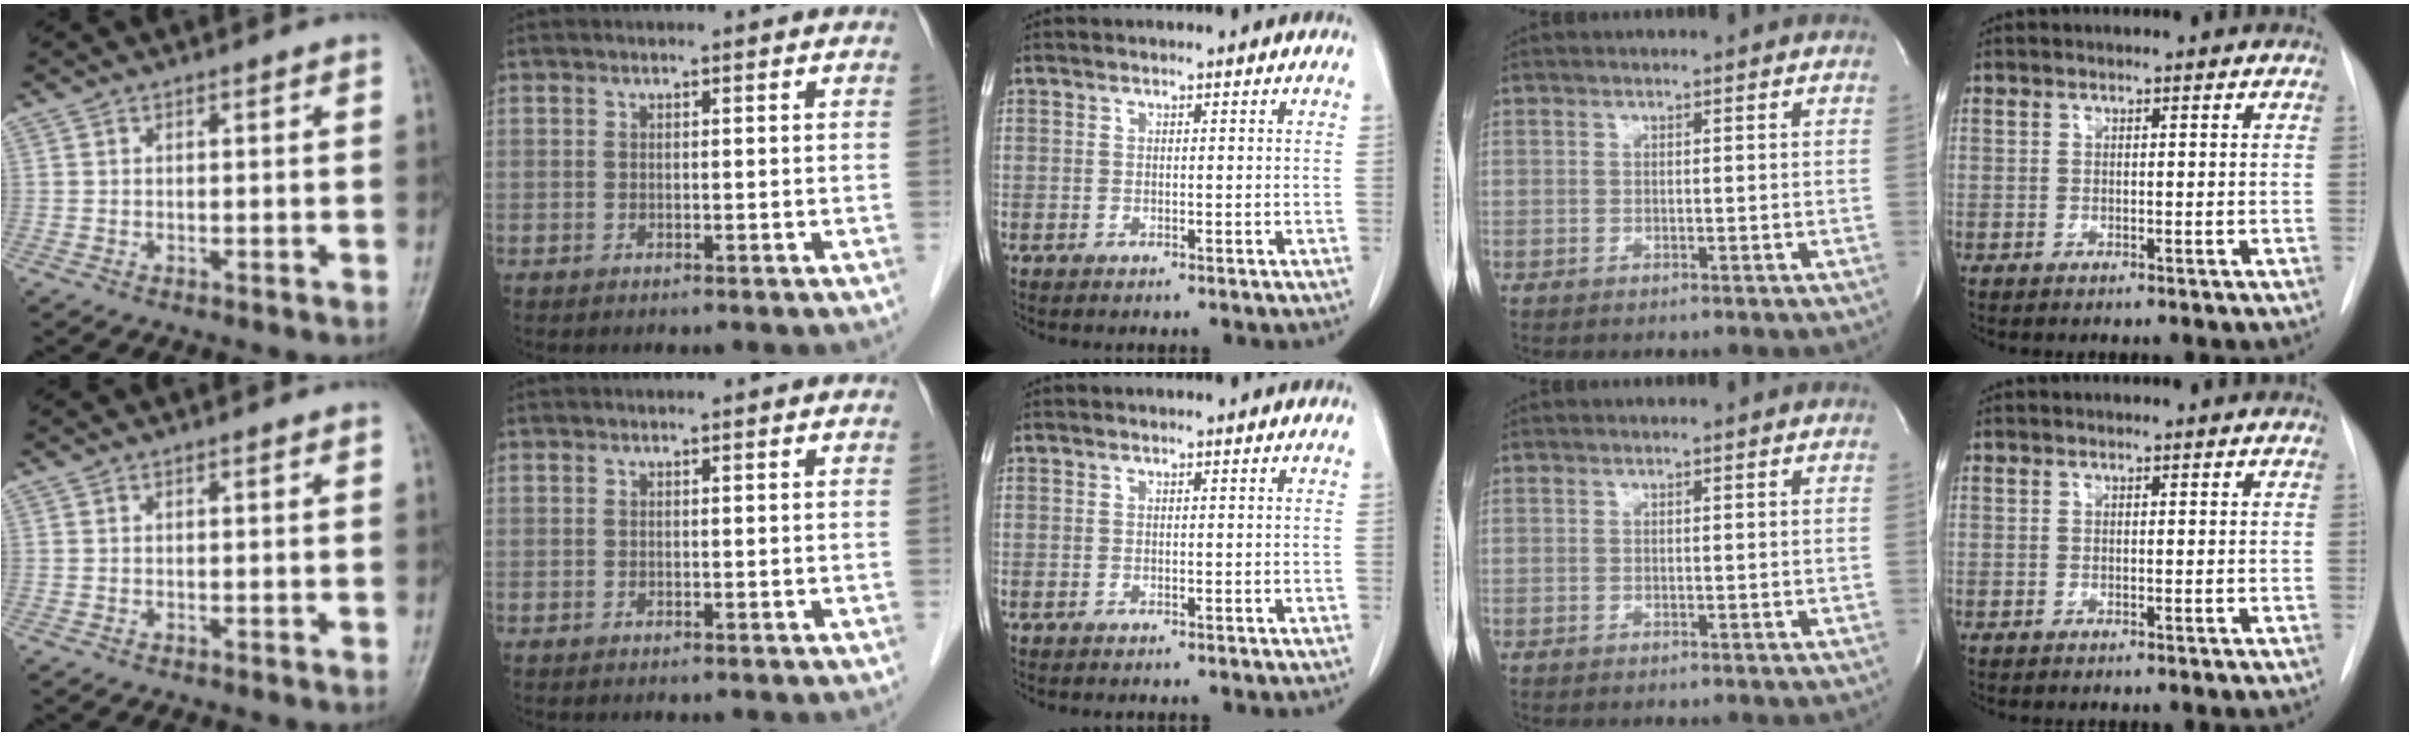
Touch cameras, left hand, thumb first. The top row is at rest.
{}